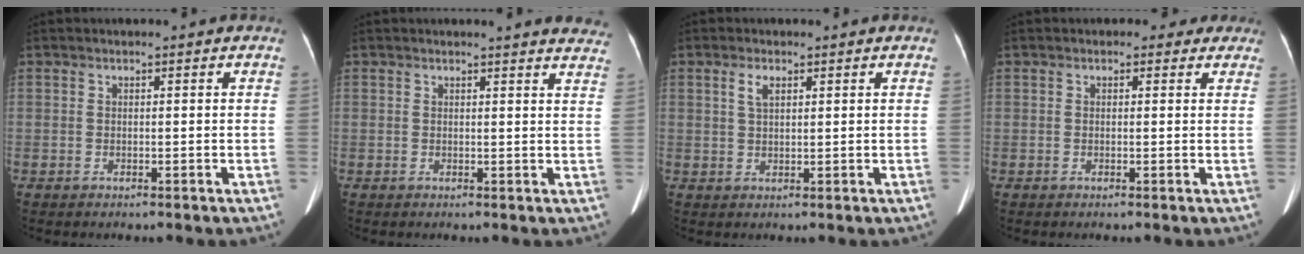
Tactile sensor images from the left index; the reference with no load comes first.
{"total": 10.4, "force": [10.1, 1.0, 2.4], "torque": [-0.001, -0.041, 0.079]}
{"total": 2.3, "force": [1.2, 0.9, 1.8], "torque": [-0.040, 0.006, 0.026]}
{"total": 2.2, "force": [1.6, 1.4, 0.6], "torque": [0.003, 0.007, 0.009]}